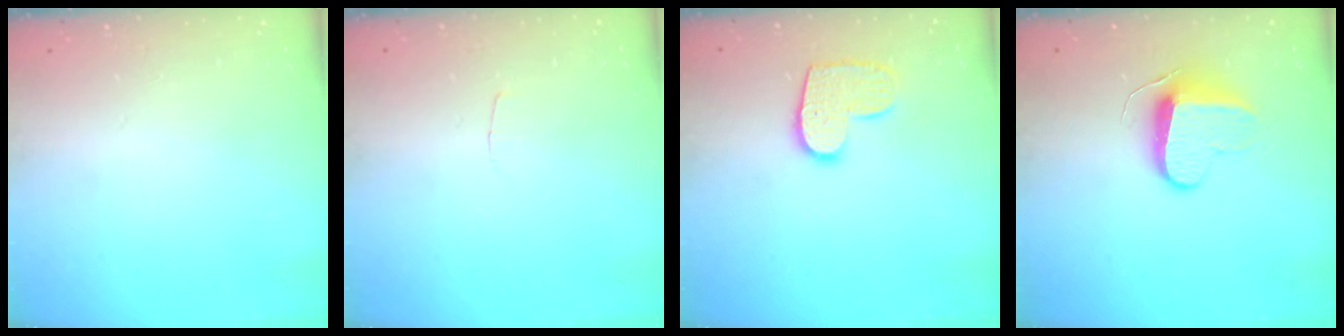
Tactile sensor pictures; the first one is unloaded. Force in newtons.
{"total": 2.0, "press": 2.0, "slide": 0.2}
{"total": 9.9, "press": 9.9, "slide": 0.4}
{"total": 9.9, "press": 9.9, "slide": 0.3}